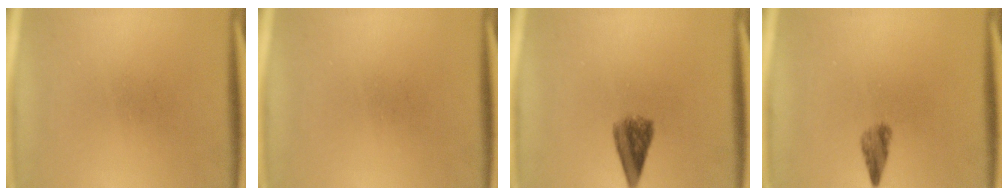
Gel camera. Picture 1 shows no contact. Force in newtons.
{"total": 0.0}
{"total": 4.5}
{"total": 2.2}